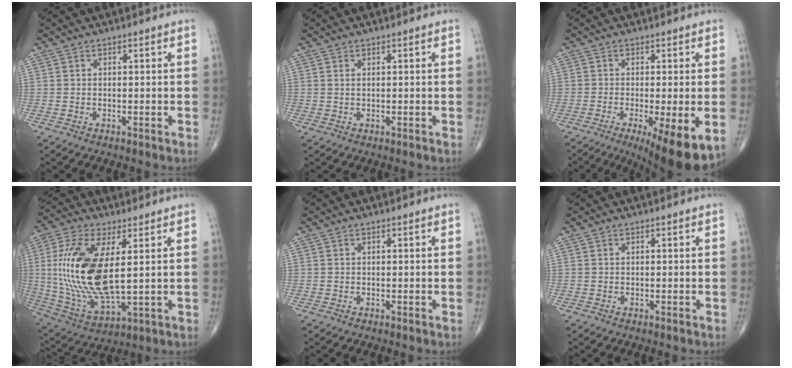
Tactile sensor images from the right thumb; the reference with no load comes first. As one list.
[{"total": 0.6, "force": [0.3, 0.3, 0.5], "torque": [-0.013, 0.002, 0.007]}, {"total": 12.2, "force": [-4.8, 3.0, 10.9], "torque": [-0.144, -0.019, -0.067]}, {"total": 19.7, "force": [2.6, 8.1, 17.8], "torque": [-0.383, -0.022, 0.058]}, {"total": 0.0}, {"total": 0.0}]